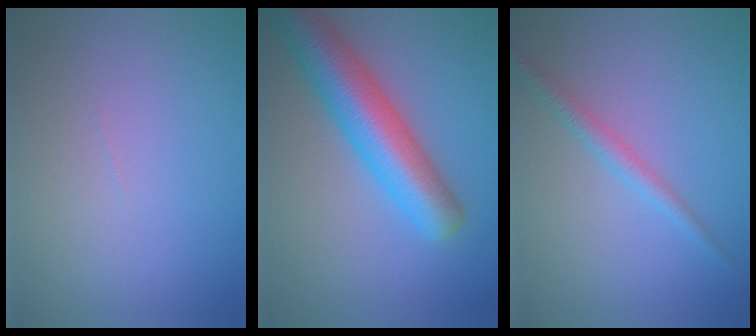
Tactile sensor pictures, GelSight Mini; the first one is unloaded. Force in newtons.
{"total": 7.8, "press": 7.8, "slide": 0.3}
{"total": 1.8, "press": 1.8, "slide": 0.0}